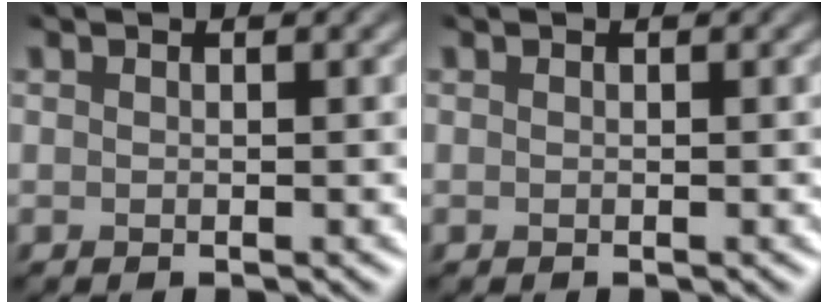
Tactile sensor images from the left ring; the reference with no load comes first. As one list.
[{"total": 0.0}]